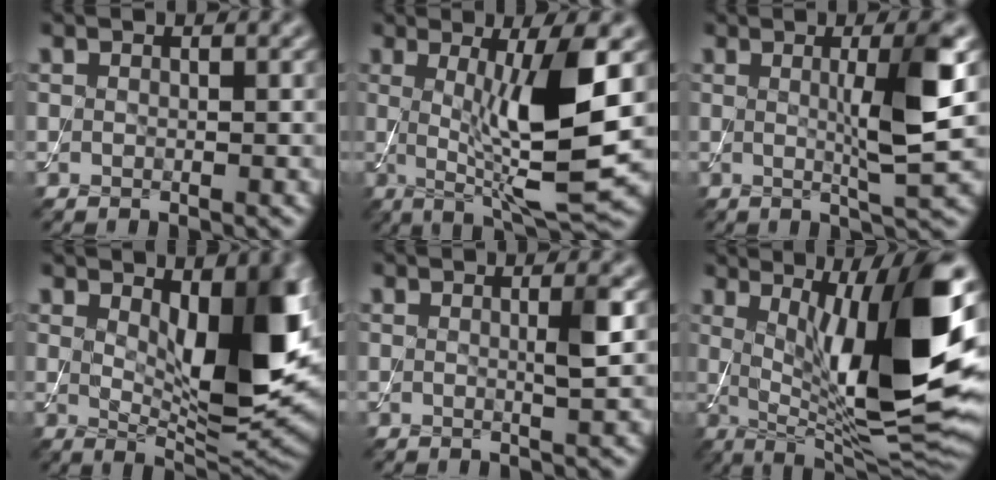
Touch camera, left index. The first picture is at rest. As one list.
[{"total": 9.3, "force": [0.6, 1.8, 9.0], "torque": [-0.136, -0.019, 0.021]}, {"total": 5.9, "force": [0.7, 0.8, 5.8], "torque": [-0.088, 0.001, 0.011]}, {"total": 10.3, "force": [2.1, 3.7, 9.3], "torque": [-0.133, -0.010, 0.041]}, {"total": 2.1, "force": [0.2, 0.3, 2.0], "torque": [-0.030, 0.002, -0.002]}, {"total": 14.3, "force": [2.5, 3.5, 13.7], "torque": [-0.190, -0.012, 0.043]}]